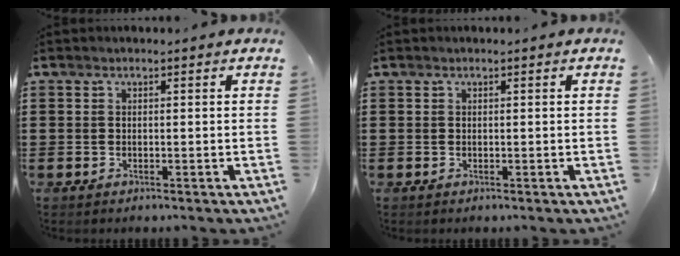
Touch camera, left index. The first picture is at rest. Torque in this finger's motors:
{"motor_torque": [0.83, -1.24, 0.91, 0.12]}